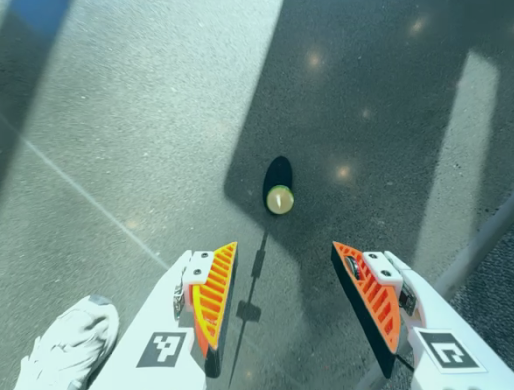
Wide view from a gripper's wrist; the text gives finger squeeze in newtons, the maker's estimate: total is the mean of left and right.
{"total": 0.0}